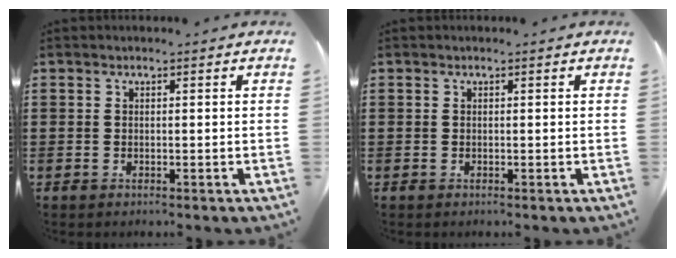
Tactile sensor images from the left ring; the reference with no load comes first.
{"total": 0.0}